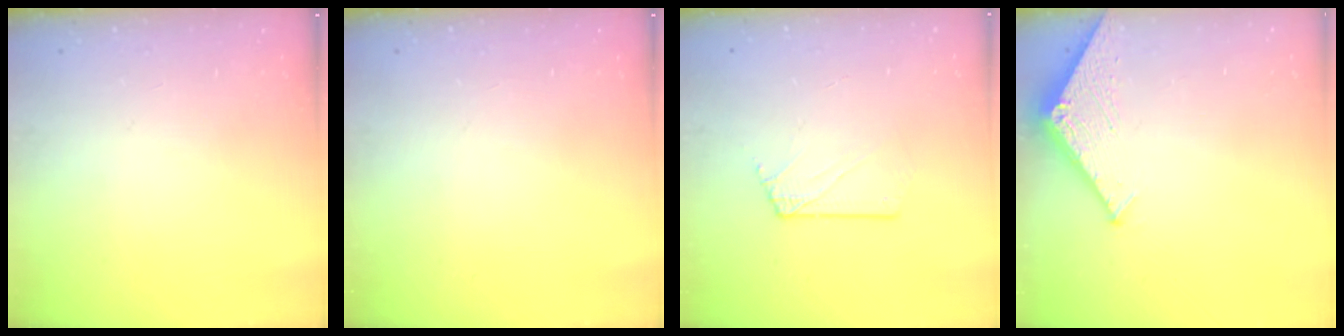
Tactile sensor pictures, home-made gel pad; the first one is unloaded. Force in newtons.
{"total": 0.0}
{"total": 2.3, "press": 2.3, "slide": 0.3}
{"total": 2.9, "press": 2.9, "slide": 0.3}